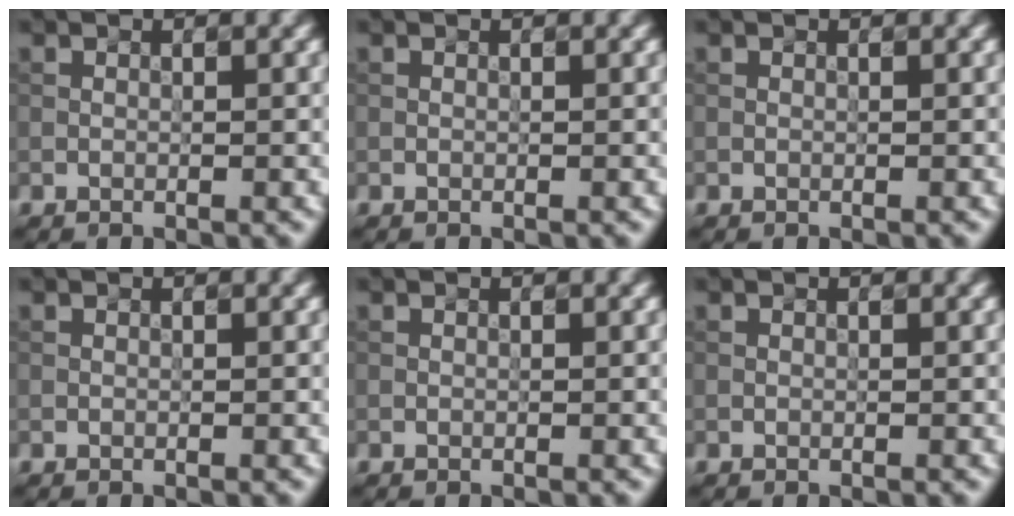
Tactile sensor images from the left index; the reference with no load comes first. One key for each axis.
{"total": 0.0}
{"total": 0.0}
{"total": 0.0}
{"total": 0.0}
{"total": 0.0}